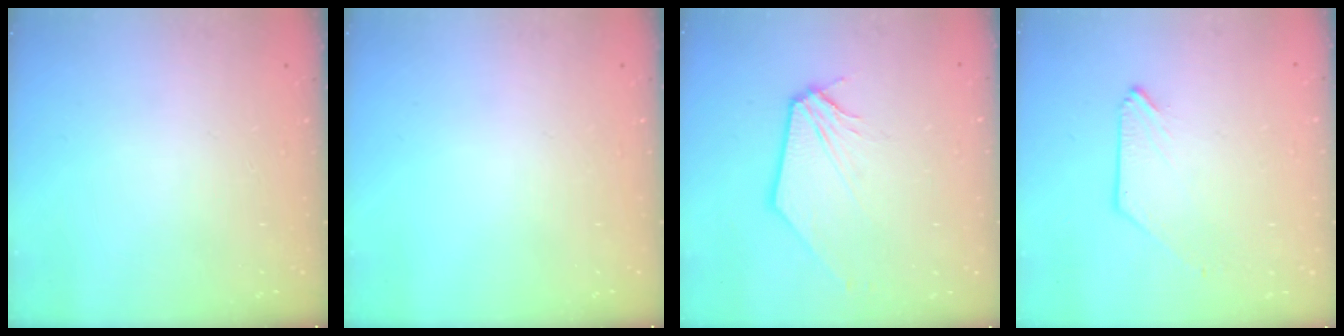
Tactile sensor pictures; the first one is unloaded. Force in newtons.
{"total": 0.0}
{"total": 2.5, "press": 2.5, "slide": 0.3}
{"total": 0.0}